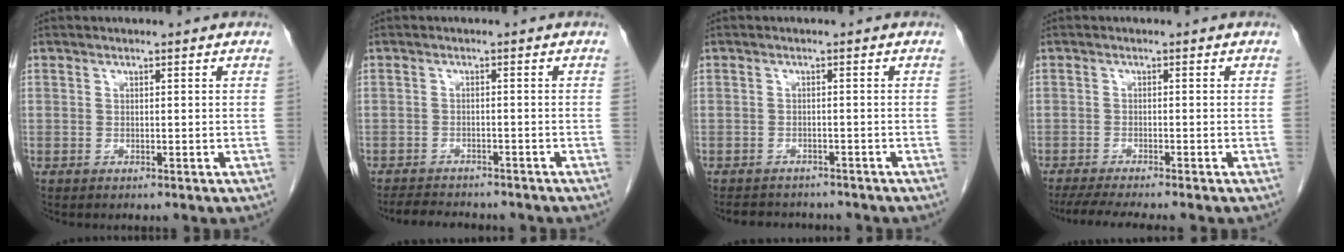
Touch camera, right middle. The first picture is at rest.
{"total": 7.3, "force": [-6.6, 1.9, 2.4], "torque": [-0.037, -0.004, -0.093]}
{"total": 6.1, "force": [-5.6, 2.0, 1.3], "torque": [-0.016, 0.000, -0.072]}
{"total": 7.0, "force": [-6.0, -0.5, 3.7], "torque": [-0.050, -0.017, -0.095]}